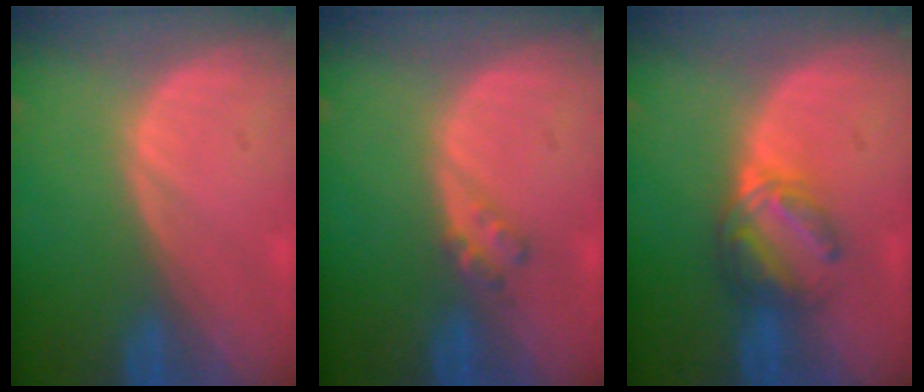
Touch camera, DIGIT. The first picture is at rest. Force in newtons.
{"total": 2.0, "press": 2.0, "slide": 0.2}
{"total": 6.2, "press": 5.3, "slide": 3.2}